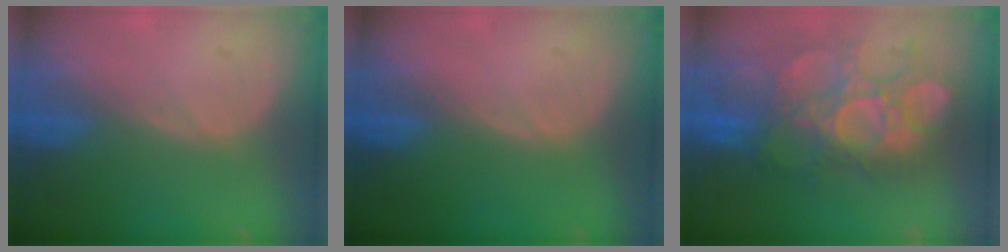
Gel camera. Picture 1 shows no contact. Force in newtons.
{"total": 0.0}
{"total": 11.2, "press": 10.8, "slide": 3.1}